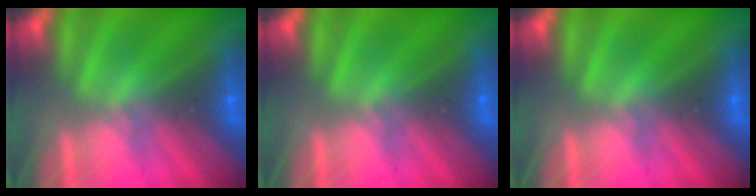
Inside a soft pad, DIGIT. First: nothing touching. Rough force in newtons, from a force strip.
{"total": 0.0}
{"total": 0.0}